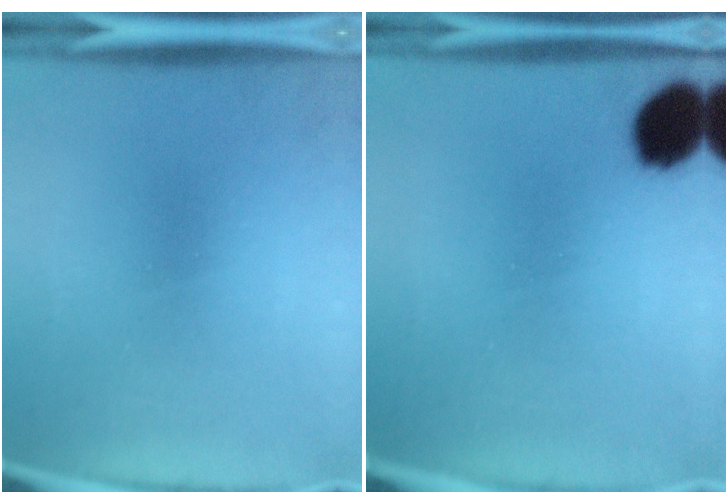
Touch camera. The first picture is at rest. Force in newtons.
{"total": 10.6}